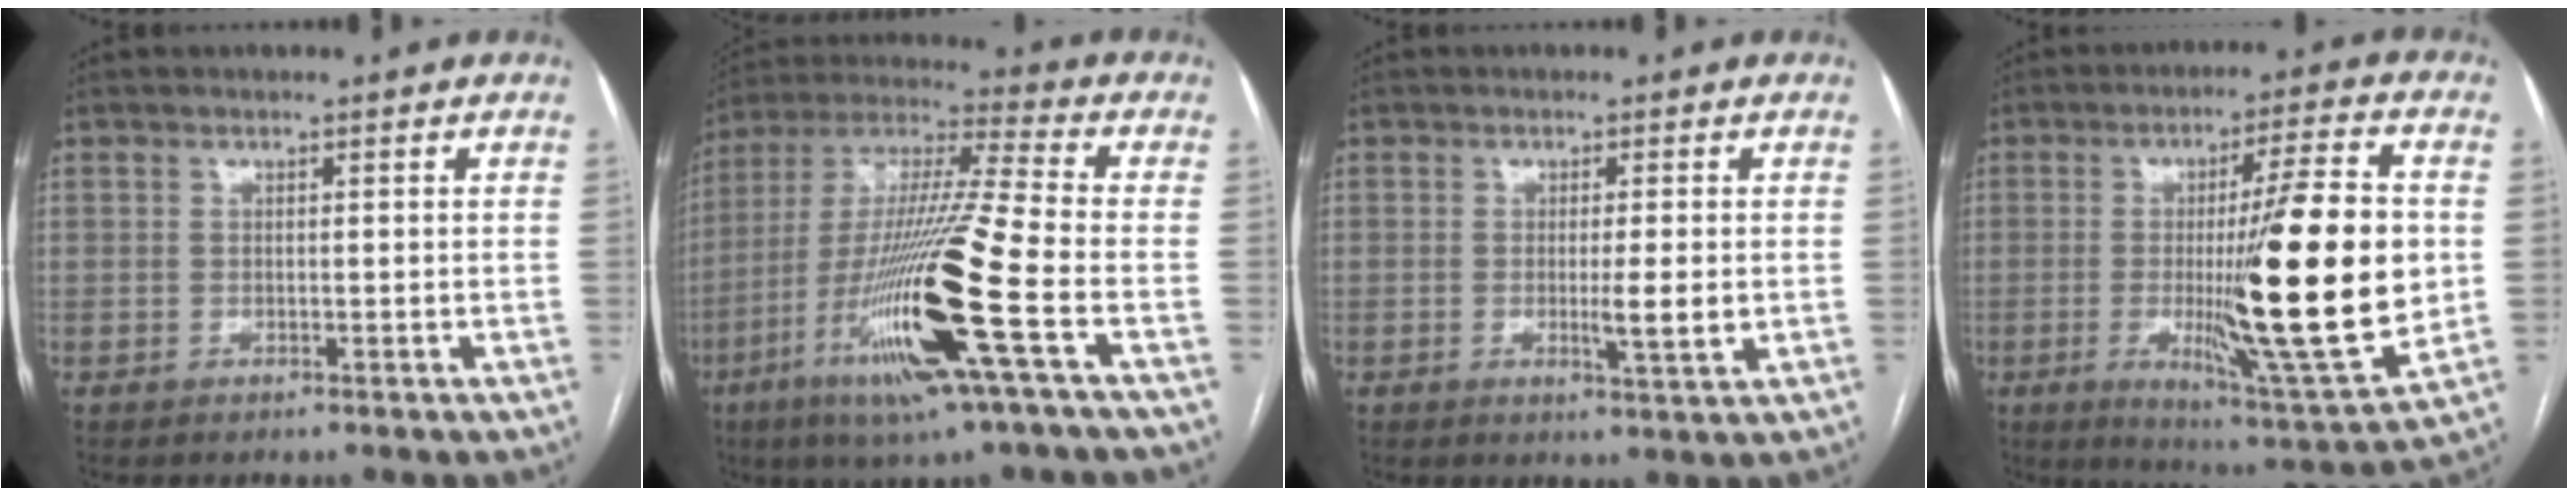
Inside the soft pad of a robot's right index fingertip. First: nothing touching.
{"total": 20.8, "force": [-7.5, -0.1, 19.4], "torque": [-0.396, -0.030, -0.146]}
{"total": 3.8, "force": [-0.5, 0.1, 3.8], "torque": [-0.062, -0.008, -0.007]}
{"total": 21.8, "force": [-1.1, 0.7, 21.8], "torque": [-0.332, -0.024, -0.017]}